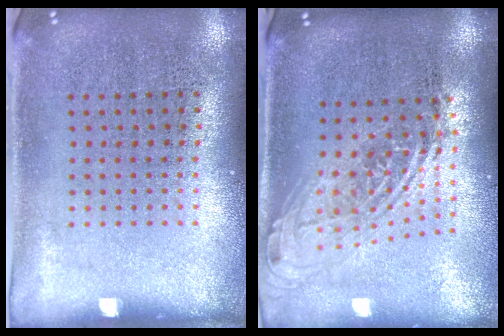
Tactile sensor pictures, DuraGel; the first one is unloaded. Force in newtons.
{"total": 1.9, "press": 1.5, "slide": 1.2}